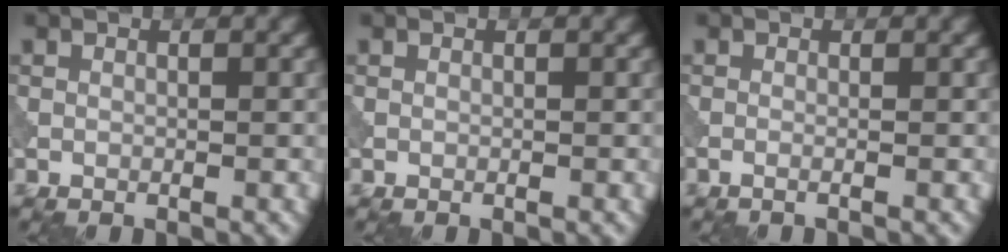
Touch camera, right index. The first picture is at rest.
{"total": 0.0}
{"total": 1.1, "force": [-0.2, 0.4, 1.0], "torque": [-0.014, -0.003, -0.017]}